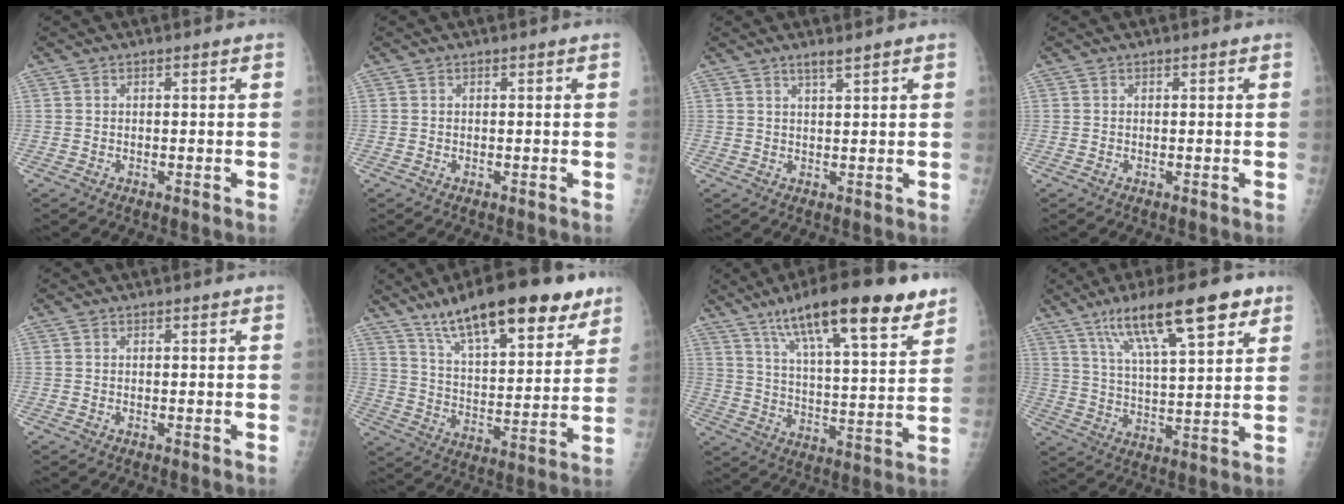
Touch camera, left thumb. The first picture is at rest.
{"total": 0.0}
{"total": 2.1, "force": [1.6, 0.0, 1.3], "torque": [-0.025, -0.009, 0.032]}
{"total": 0.0}
{"total": 0.0}
{"total": 22.7, "force": [15.1, 7.2, 15.3], "torque": [-0.204, -0.048, 0.243]}
{"total": 21.4, "force": [13.8, 5.1, 15.6], "torque": [-0.226, -0.042, 0.222]}
{"total": 18.0, "force": [10.5, 4.7, 13.8], "torque": [-0.205, -0.022, 0.176]}